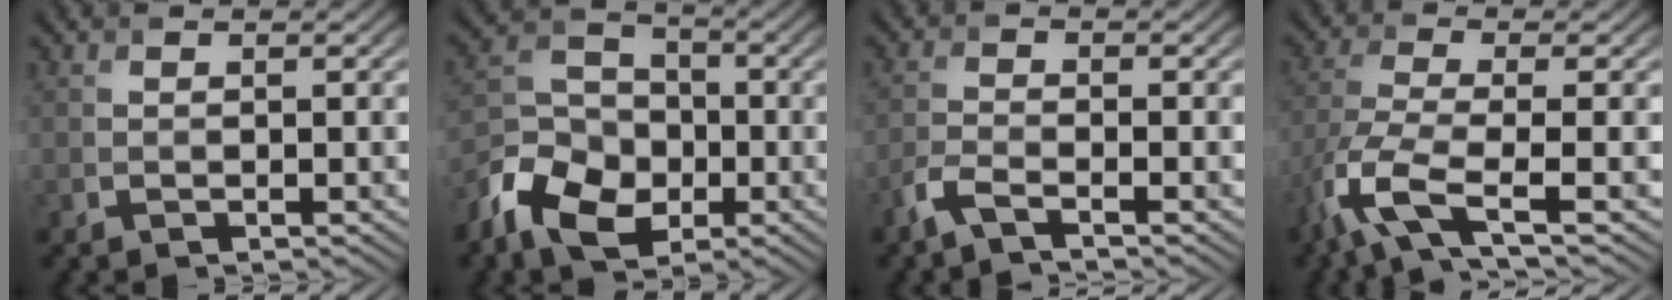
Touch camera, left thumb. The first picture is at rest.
{"total": 9.9, "force": [-4.9, 6.7, 5.3], "torque": [-0.123, -0.016, -0.113]}
{"total": 2.9, "force": [-2.2, 0.6, 1.8], "torque": [-0.045, -0.003, -0.058]}
{"total": 8.6, "force": [-4.7, 2.2, 6.8], "torque": [-0.155, -0.009, -0.107]}